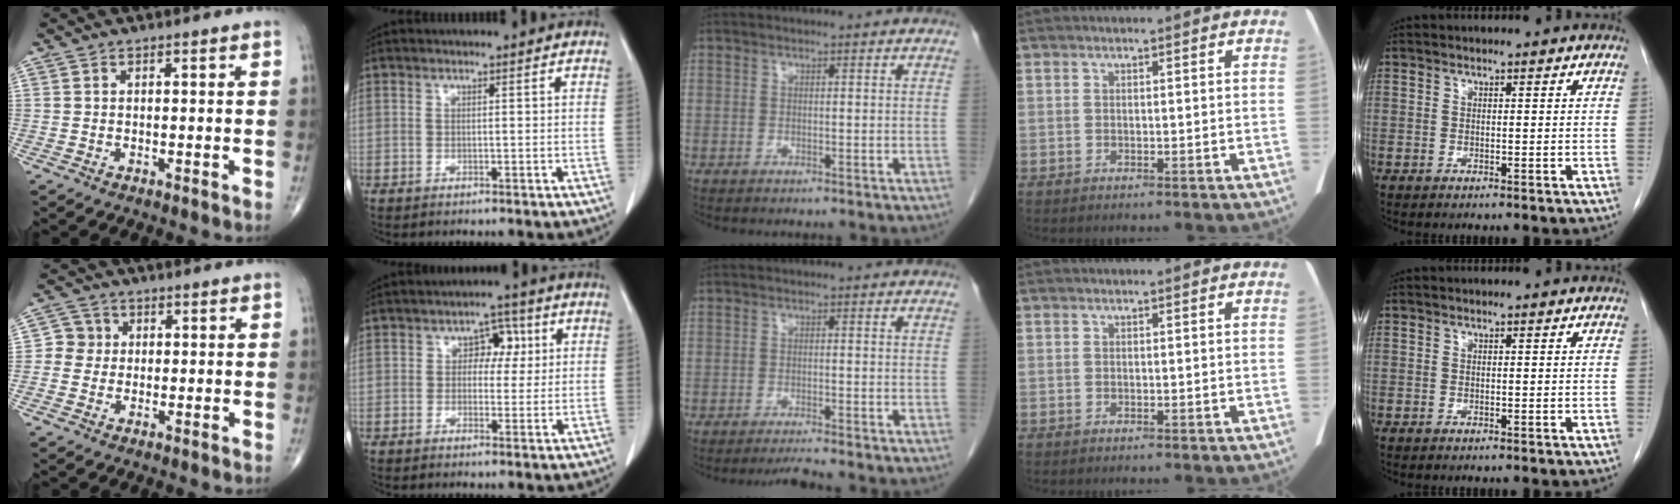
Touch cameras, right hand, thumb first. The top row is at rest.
{"thumb": {"total": 3.5, "force": [0.1, 3.4, 0.5], "torque": [0.018, 0.009, -0.007]}, "index": {"total": 4.3, "force": [0.9, 3.0, 3.0], "torque": [-0.034, 0.016, 0.012]}, "middle": {"total": 2.3, "force": [-2.1, -0.7, 0.6], "torque": [-0.014, -0.011, -0.037]}}